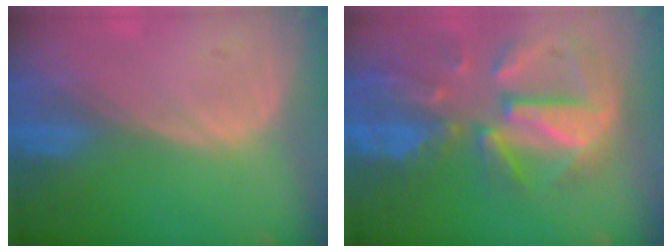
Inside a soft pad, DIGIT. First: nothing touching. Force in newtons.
{"total": 11.9, "press": 10.4, "slide": 5.7}